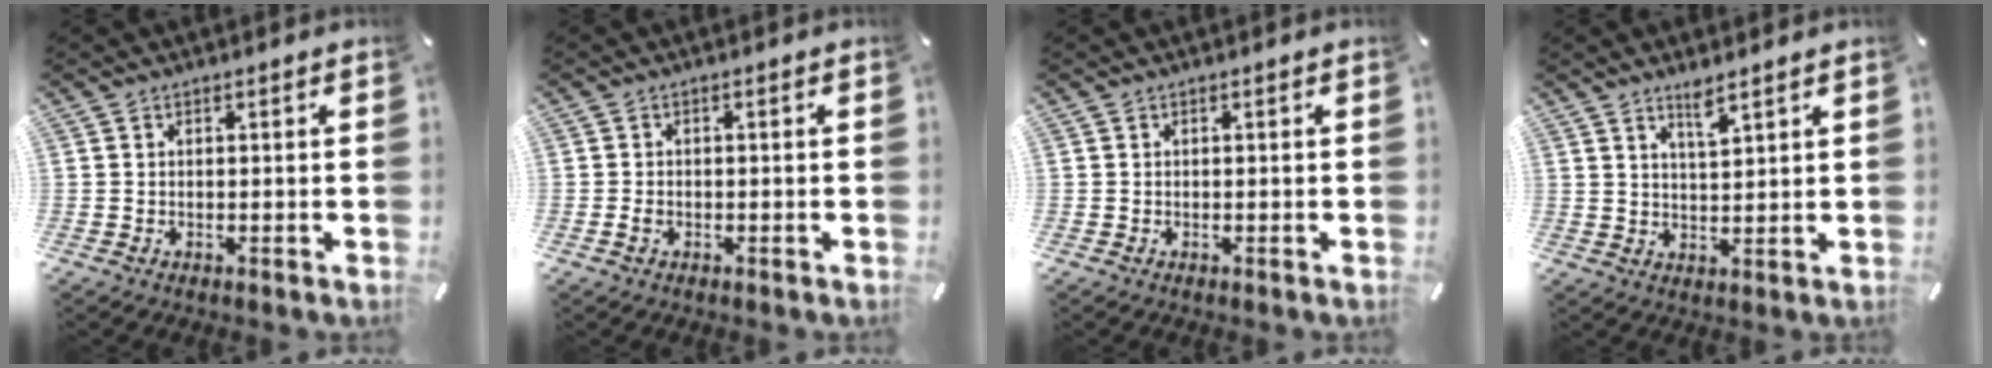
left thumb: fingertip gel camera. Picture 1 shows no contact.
{"total": 1.3, "force": [-0.4, 0.9, 0.8], "torque": [-0.015, 0.002, -0.009]}
{"total": 0.0}
{"total": 4.1, "force": [3.4, 0.4, 2.2], "torque": [-0.043, -0.016, 0.059]}